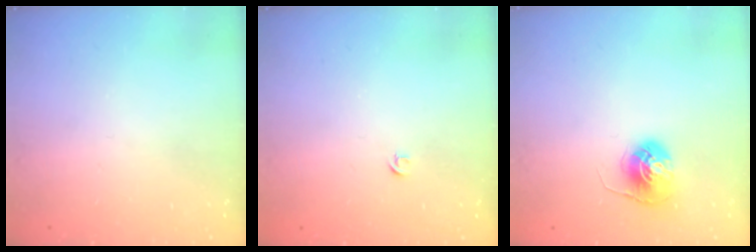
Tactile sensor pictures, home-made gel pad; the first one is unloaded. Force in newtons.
{"total": 2.7, "press": 2.6, "slide": 0.6}
{"total": 6.1, "press": 6.1, "slide": 0.4}